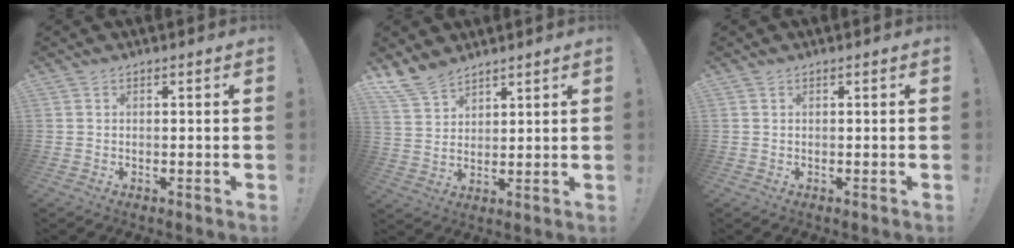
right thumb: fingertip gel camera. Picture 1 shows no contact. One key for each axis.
{"total": 8.8, "fx": 7.3, "fy": 4.2, "fz": 2.6, "tx": -0.063, "ty": -0.038, "tz": 0.148}
{"total": 0.0}